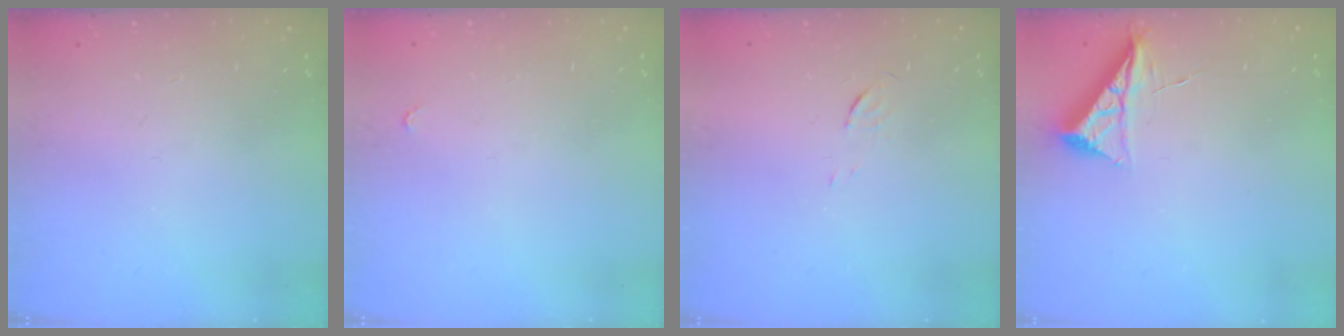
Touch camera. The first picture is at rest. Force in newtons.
{"total": 2.8, "press": 2.8, "slide": 0.4}
{"total": 3.4, "press": 3.4, "slide": 0.3}
{"total": 6.3, "press": 6.2, "slide": 0.8}